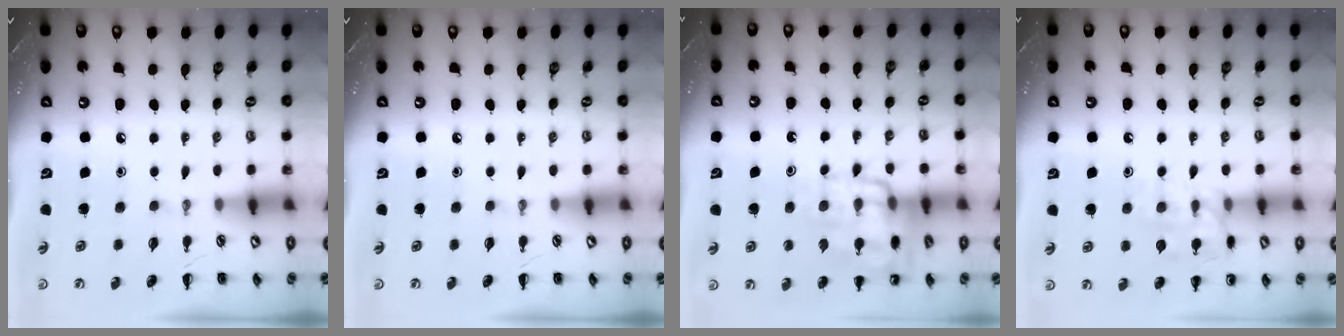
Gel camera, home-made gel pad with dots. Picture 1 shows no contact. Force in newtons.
{"total": 0.0}
{"total": 15.6, "press": 15.5, "slide": 1.5}
{"total": 12.0, "press": 11.9, "slide": 0.5}